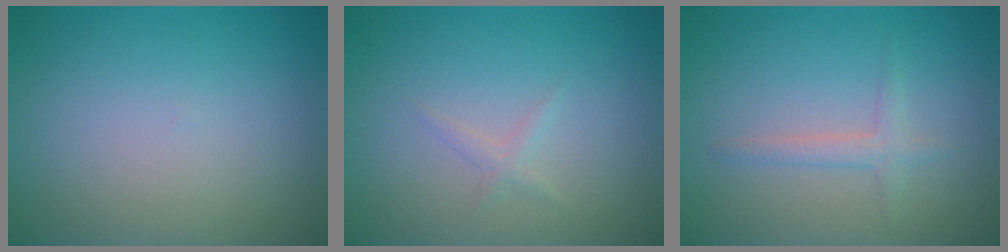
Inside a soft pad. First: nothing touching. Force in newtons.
{"total": 0.8, "press": 0.8, "slide": 0.0}
{"total": 1.6, "press": 1.6, "slide": 0.1}